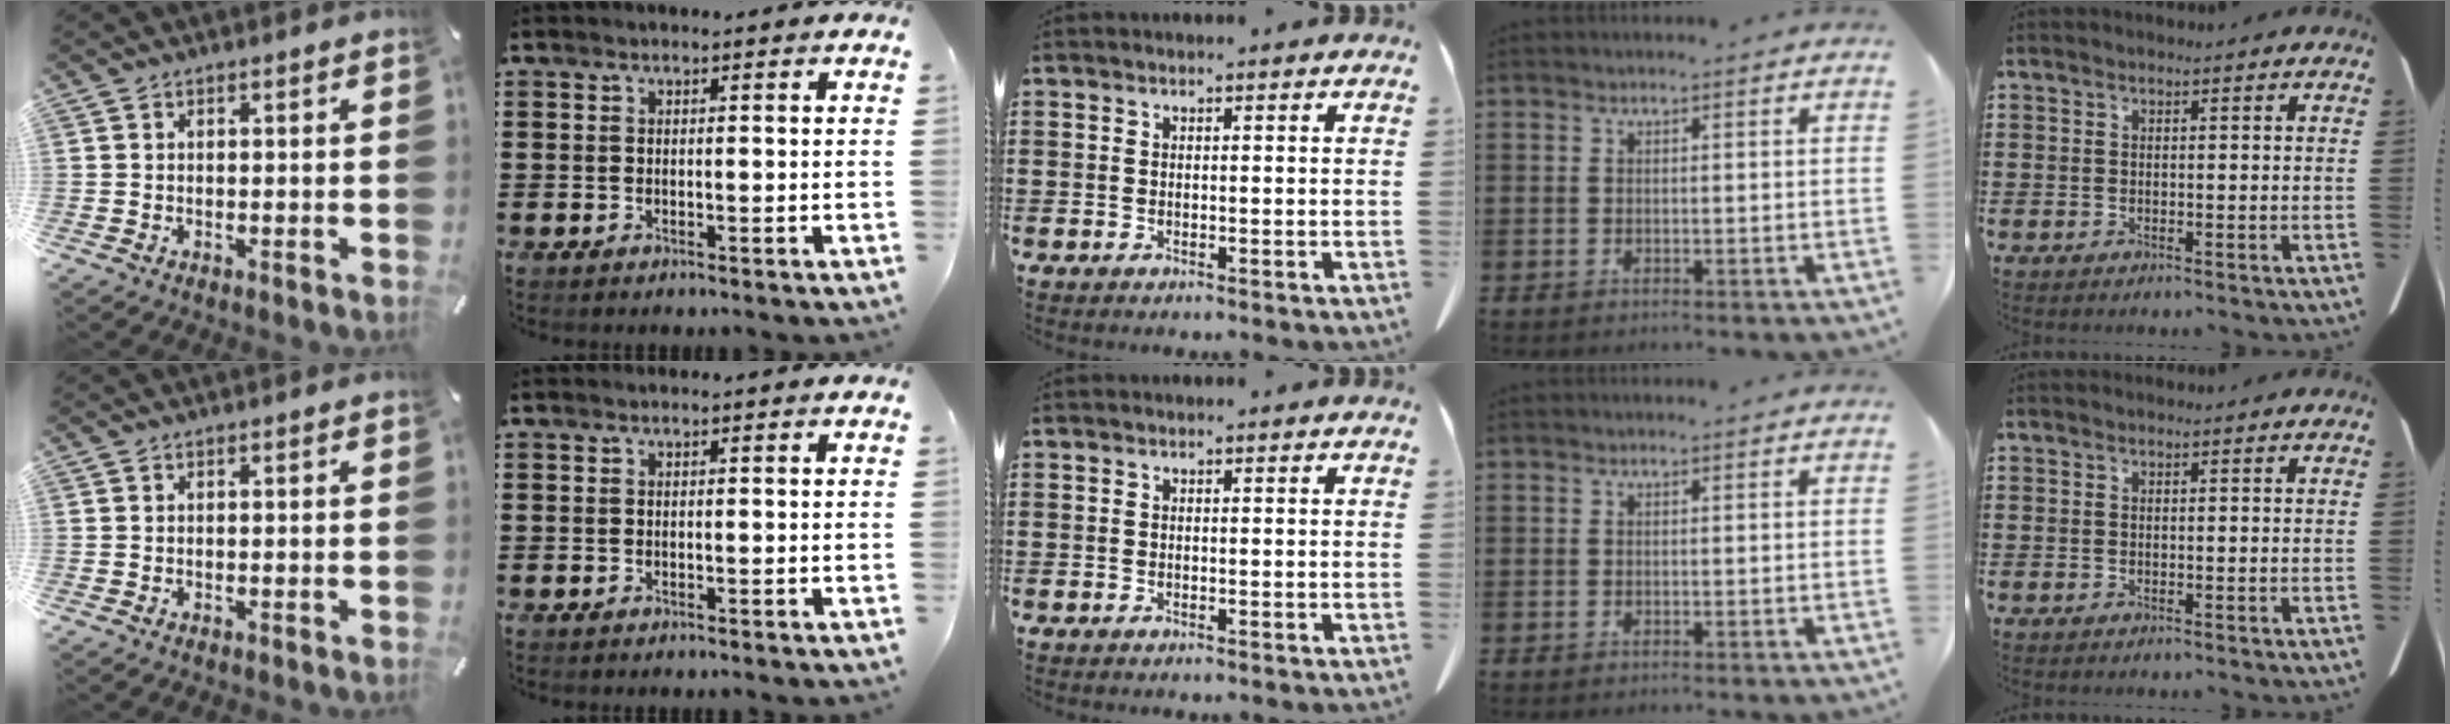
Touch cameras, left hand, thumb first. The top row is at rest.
{}